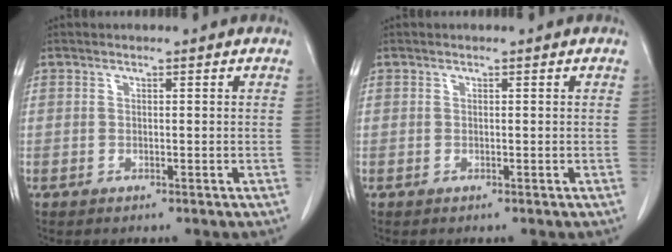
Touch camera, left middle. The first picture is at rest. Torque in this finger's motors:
{"motor_torque": [-0.01, -0.01, 0.04, 0.00]}